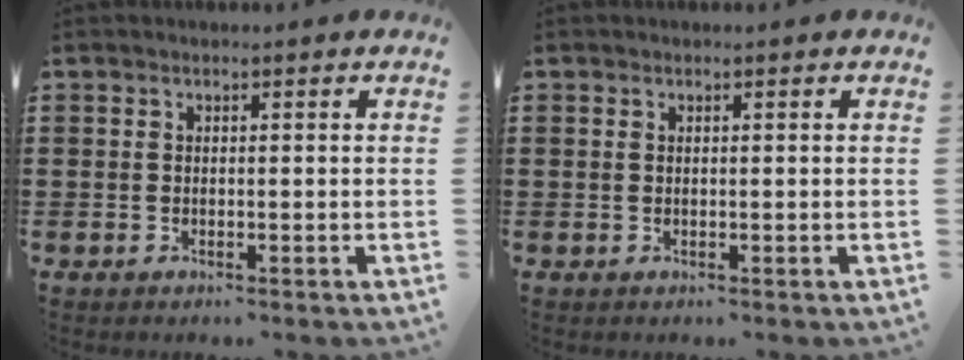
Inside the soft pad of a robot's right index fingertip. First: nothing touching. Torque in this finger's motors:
{"motor_torque": [0.28, 0.20, -0.01, 0.02]}